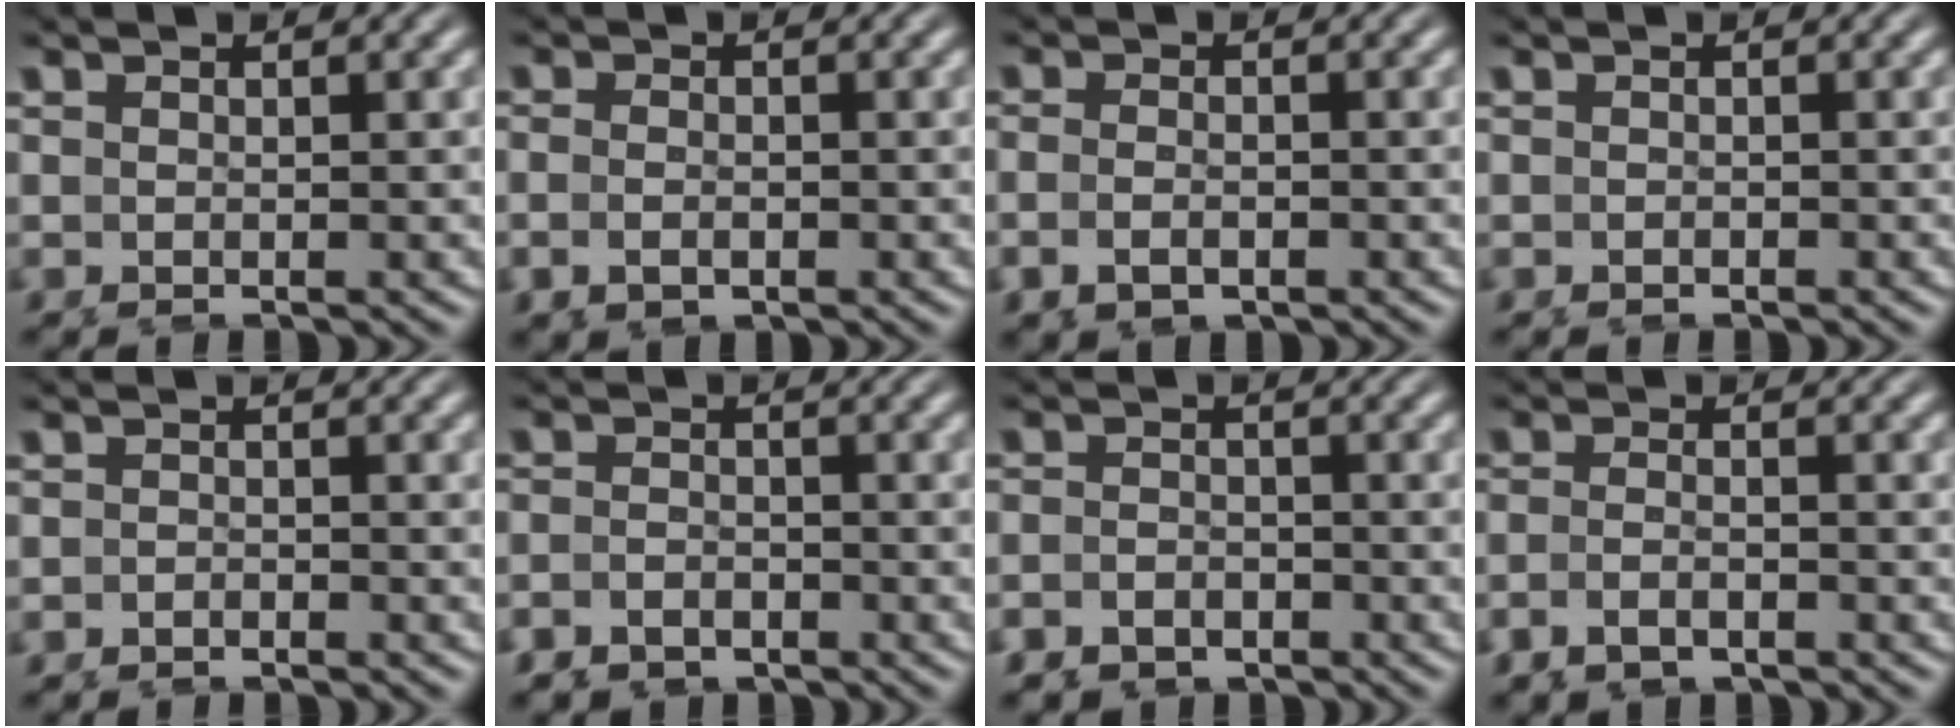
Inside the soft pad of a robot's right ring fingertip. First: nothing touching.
{"total": 2.3, "force": [-1.1, 1.5, 1.3], "torque": [-0.033, -0.012, -0.018]}
{"total": 2.7, "force": [-1.5, 1.7, 1.5], "torque": [-0.038, -0.012, -0.025]}
{"total": 0.7, "force": [-0.5, 0.5, 0.1], "torque": [-0.008, -0.002, -0.011]}
{"total": 1.3, "force": [-1.2, 0.3, -0.2], "torque": [-0.005, -0.008, -0.022]}
{"total": 4.2, "force": [-3.1, 2.7, 0.7], "torque": [-0.028, -0.024, -0.051]}
{"total": 4.8, "force": [-3.3, 3.4, 0.6], "torque": [-0.024, -0.026, -0.057]}
{"total": 3.2, "force": [-2.4, 1.5, 1.5], "torque": [-0.043, -0.011, -0.043]}